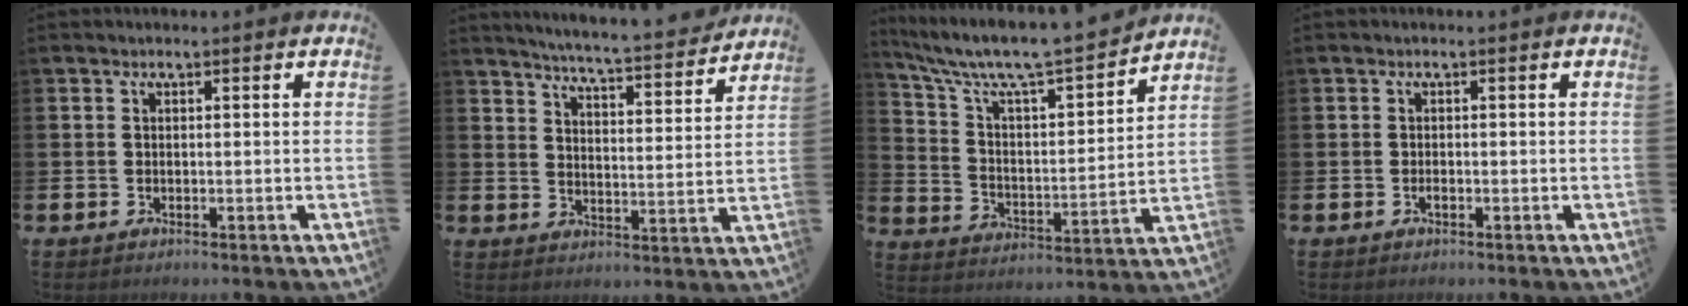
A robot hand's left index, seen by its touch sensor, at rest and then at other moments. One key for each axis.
{"total": 5.7, "fx": 5.6, "fy": -0.2, "fz": 1.2, "tx": -0.040, "ty": -0.048, "tz": 0.092}
{"total": 8.4, "fx": 7.7, "fy": 1.1, "fz": 3.2, "tx": -0.099, "ty": -0.057, "tz": 0.126}
{"total": 0.6, "fx": -0.3, "fy": 0.3, "fz": 0.5, "tx": -0.012, "ty": -0.001, "tz": -0.006}